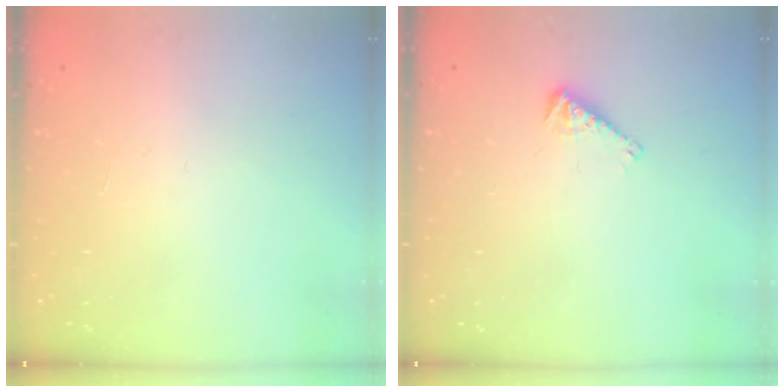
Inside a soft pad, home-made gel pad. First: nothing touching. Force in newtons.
{"total": 4.6, "press": 4.5, "slide": 0.6}